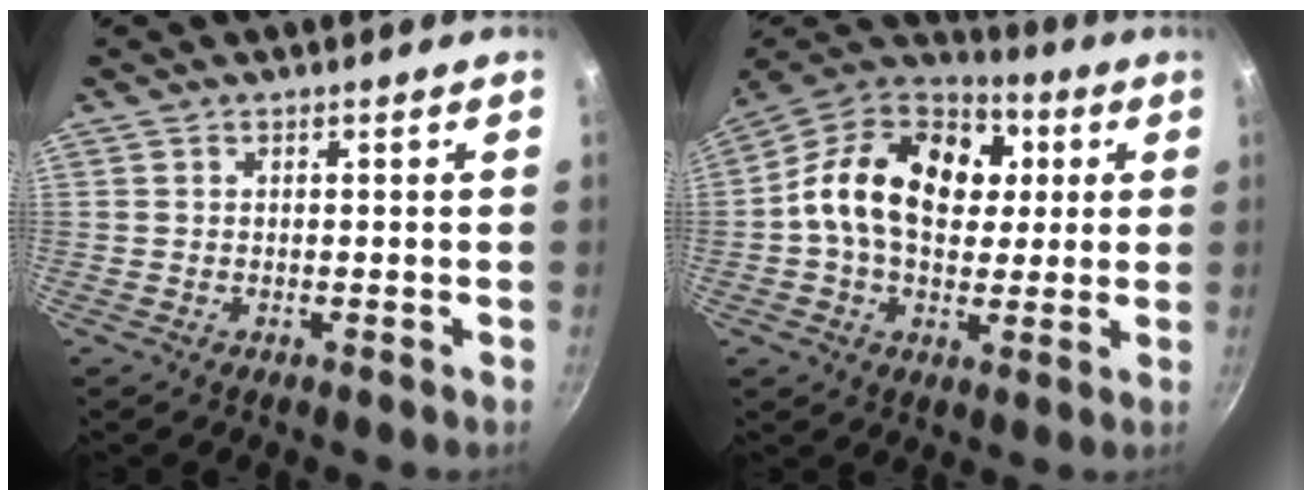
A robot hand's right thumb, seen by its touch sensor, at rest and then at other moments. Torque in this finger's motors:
{"motor_torque": [0.24, 0.45, 0.90, -0.79, 0.34]}